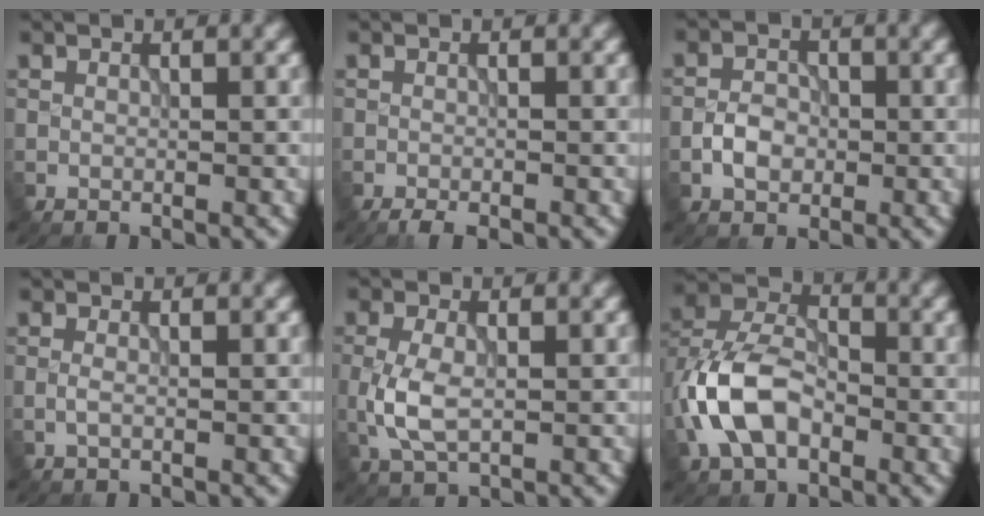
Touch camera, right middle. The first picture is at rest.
{"total": 1.9, "force": [-1.5, 0.5, 1.0], "torque": [-0.015, -0.002, -0.026]}
{"total": 2.8, "force": [-0.8, 2.0, 1.8], "torque": [-0.029, 0.003, -0.019]}
{"total": 0.9, "force": [-0.3, 0.3, 0.8], "torque": [-0.022, -0.001, -0.010]}
{"total": 4.0, "force": [-0.6, 2.2, 3.3], "torque": [-0.085, -0.004, -0.013]}
{"total": 7.8, "force": [-2.5, 4.9, 5.5], "torque": [-0.122, 0.012, -0.055]}